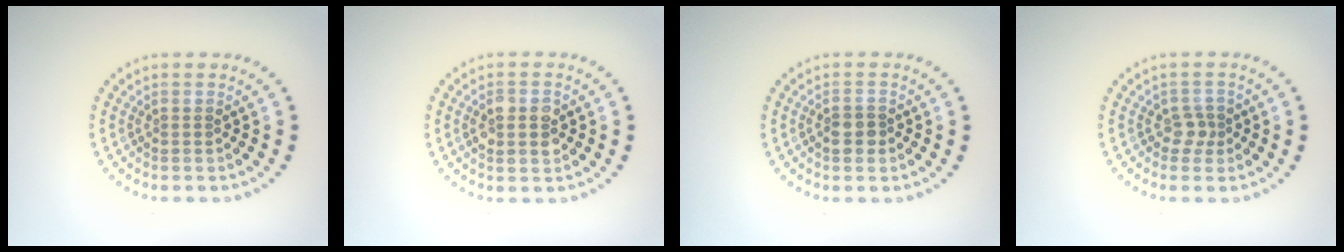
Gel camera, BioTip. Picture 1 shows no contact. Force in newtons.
{"total": 3.0, "press": 2.9, "slide": 0.2}
{"total": 1.9, "press": 1.7, "slide": 0.8}
{"total": 1.6, "press": 1.3, "slide": 0.9}